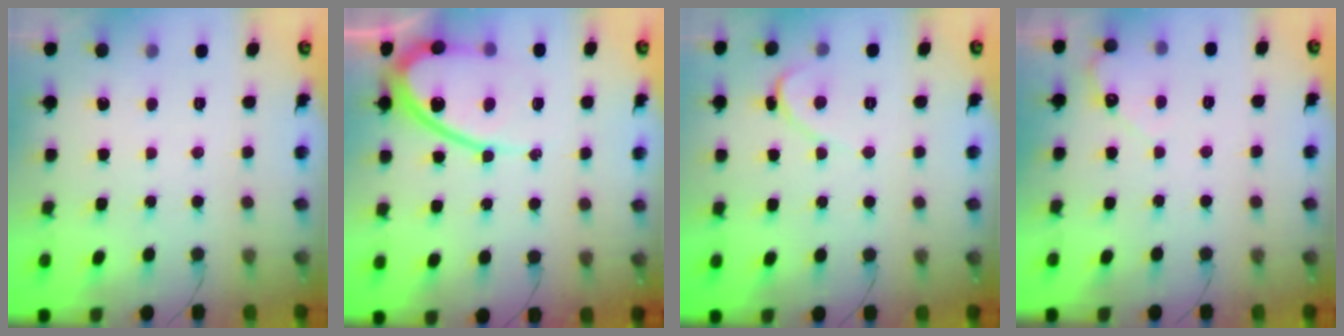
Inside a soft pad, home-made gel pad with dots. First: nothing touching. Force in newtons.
{"total": 13.9, "press": 13.8, "slide": 1.5}
{"total": 2.4, "press": 2.4, "slide": 0.2}
{"total": 2.7, "press": 2.7, "slide": 0.2}